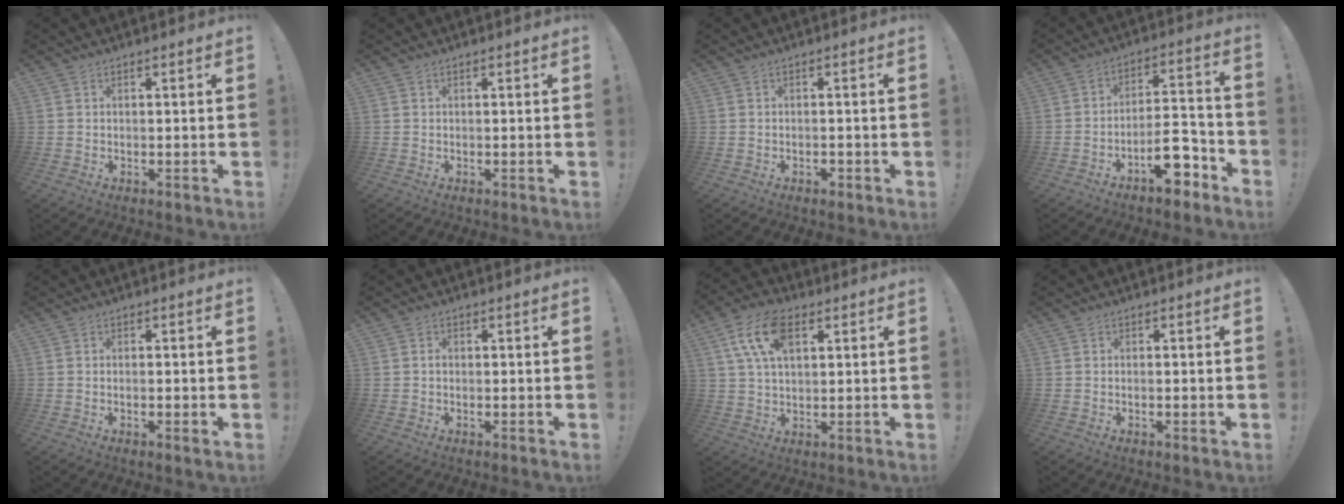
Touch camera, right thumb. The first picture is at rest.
{"total": 0.0}
{"total": 1.0, "force": [-0.8, 0.5, 0.4], "torque": [0.001, -0.002, -0.015]}
{"total": 12.5, "force": [-7.6, 5.2, 8.4], "torque": [-0.118, 0.059, -0.121]}
{"total": 1.3, "force": [-0.5, 0.3, 1.2], "torque": [-0.017, 0.000, -0.010]}
{"total": 0.8, "force": [-0.3, 0.6, 0.4], "torque": [-0.012, 0.005, -0.006]}
{"total": 12.3, "force": [4.7, 6.6, 9.2], "torque": [-0.178, 0.001, 0.087]}
{"total": 0.9, "force": [-0.5, 0.2, 0.7], "torque": [-0.017, 0.002, -0.008]}